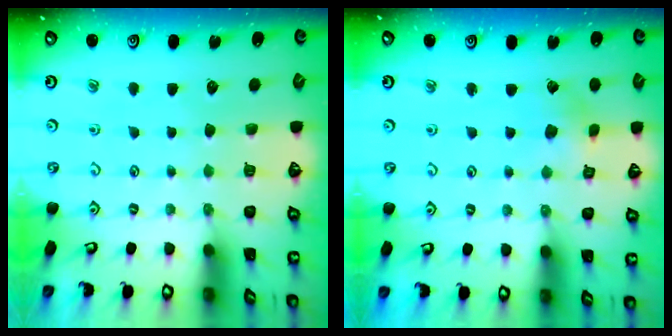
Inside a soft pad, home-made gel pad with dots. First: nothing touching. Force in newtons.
{"total": 3.4, "press": 3.3, "slide": 0.4}